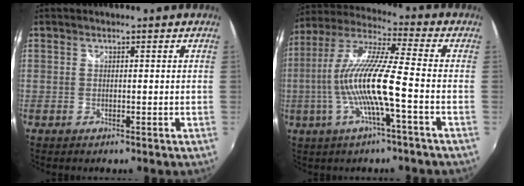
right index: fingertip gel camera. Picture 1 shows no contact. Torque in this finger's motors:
{"motor_torque": [1.94, -0.19, 1.05, 0.21]}